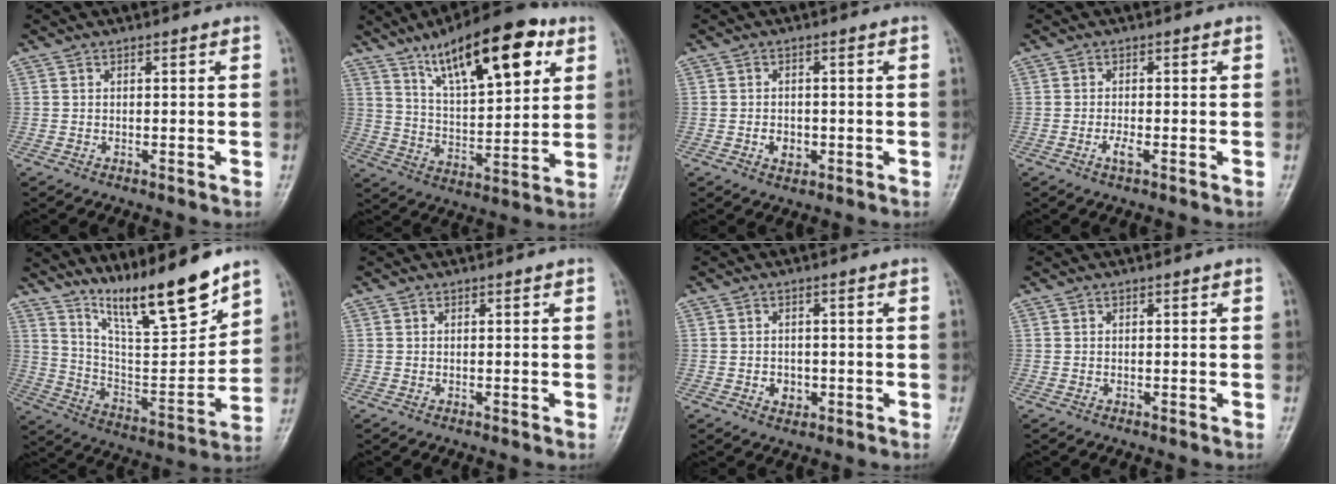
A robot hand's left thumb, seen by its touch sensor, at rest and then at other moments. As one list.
[{"total": 19.9, "force": [10.5, 7.1, 15.4], "torque": [-0.205, -0.033, 0.176]}, {"total": 2.9, "force": [-0.9, 2.2, 1.8], "torque": [-0.019, 0.003, -0.012]}, {"total": 2.0, "force": [-0.9, 0.6, 1.7], "torque": [-0.037, 0.001, -0.019]}, {"total": 17.4, "force": [13.4, 2.7, 10.8], "torque": [-0.146, -0.088, 0.242]}, {"total": 0.0}, {"total": 2.9, "force": [-0.8, 2.3, 1.5], "torque": [-0.011, 0.004, -0.008]}, {"total": 0.0}]